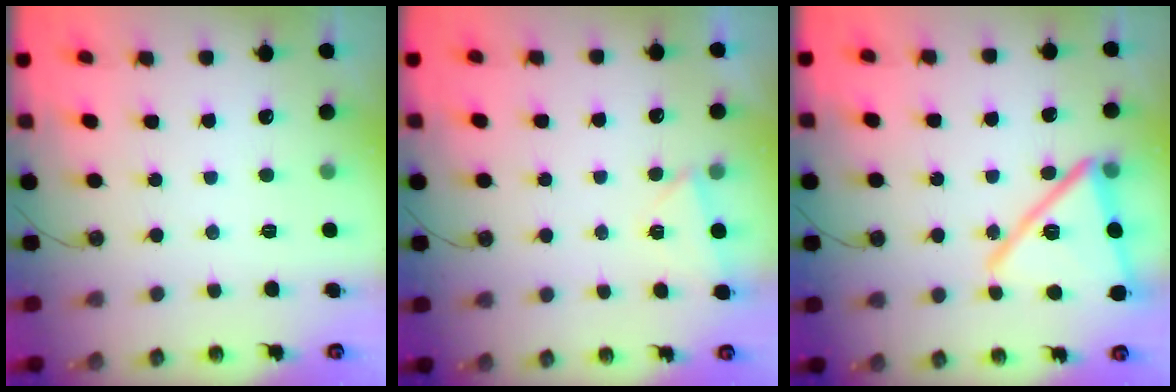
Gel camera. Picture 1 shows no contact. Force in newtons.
{"total": 2.8, "press": 1.9, "slide": 2.1}
{"total": 19.7, "press": 19.6, "slide": 1.6}